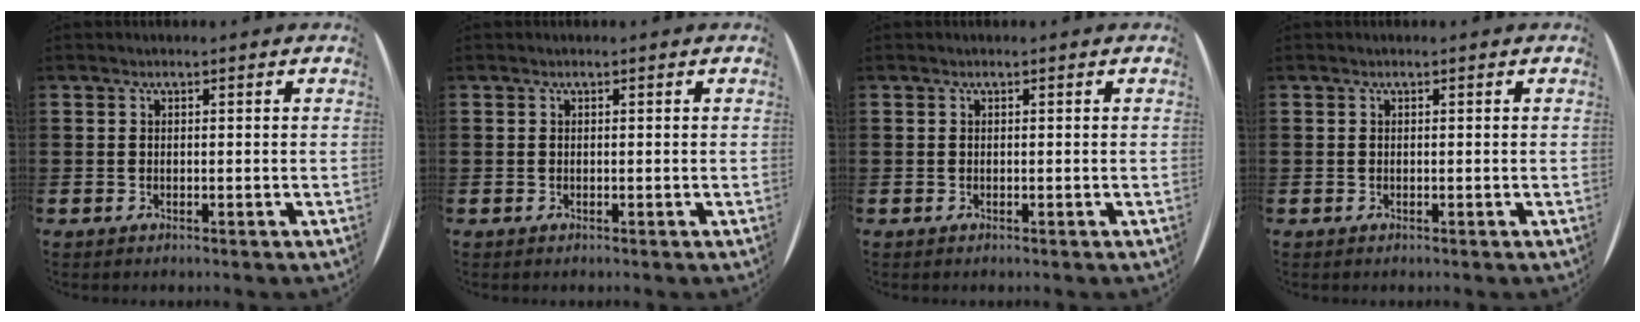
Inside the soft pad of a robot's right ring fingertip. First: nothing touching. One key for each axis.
{"total": 0.0}
{"total": 0.0}
{"total": 0.0}